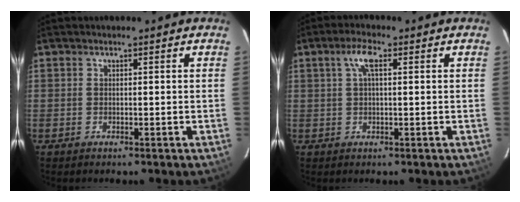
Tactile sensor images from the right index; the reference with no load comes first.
{"total": 3.7, "force": [1.3, 0.7, 3.4], "torque": [-0.069, 0.008, 0.023]}